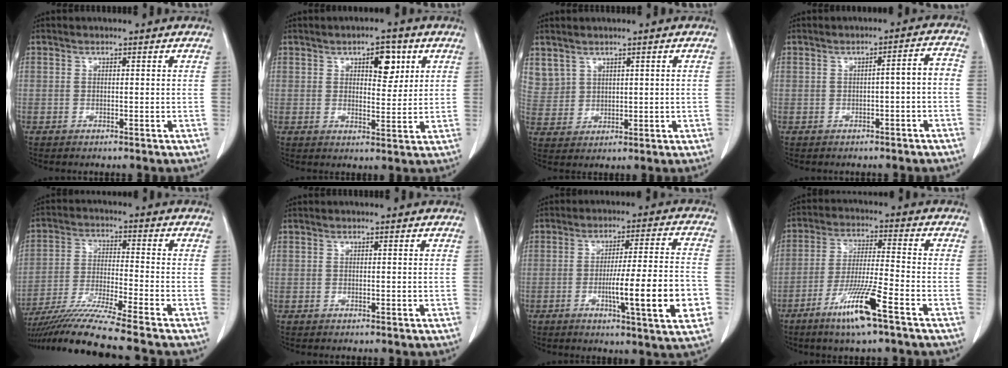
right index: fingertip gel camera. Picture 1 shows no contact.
{"total": 5.4, "force": [2.5, 2.4, 4.2], "torque": [-0.057, 0.001, 0.036]}
{"total": 6.3, "force": [3.7, 4.9, 1.1], "torque": [-0.037, 0.013, 0.091]}
{"total": 3.7, "force": [-1.4, 0.5, 3.4], "torque": [-0.041, 0.019, -0.019]}
{"total": 12.5, "force": [-10.6, -2.4, 6.2], "torque": [-0.111, -0.027, -0.187]}
{"total": 0.0}
{"total": 13.8, "force": [-3.8, 0.1, 13.2], "torque": [-0.200, -0.010, -0.061]}
{"total": 10.4, "force": [-6.0, -0.1, 8.5], "torque": [-0.166, -0.021, -0.112]}